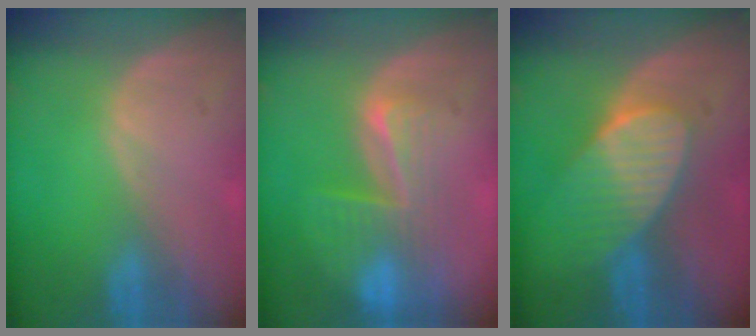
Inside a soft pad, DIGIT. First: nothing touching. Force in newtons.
{"total": 8.4, "press": 7.2, "slide": 4.3}
{"total": 7.0, "press": 6.9, "slide": 1.2}